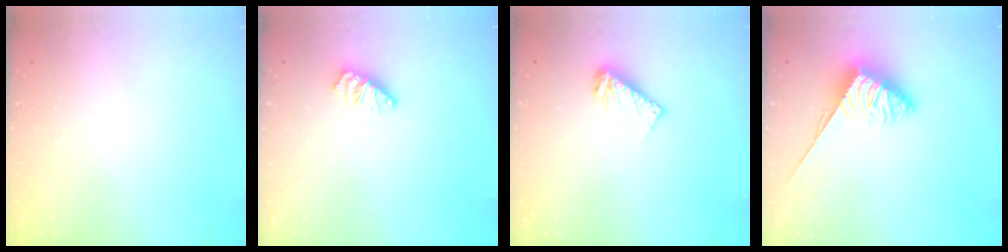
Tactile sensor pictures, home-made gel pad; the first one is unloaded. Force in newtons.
{"total": 0.0}
{"total": 6.6, "press": 6.5, "slide": 0.5}
{"total": 3.8, "press": 3.8, "slide": 0.5}